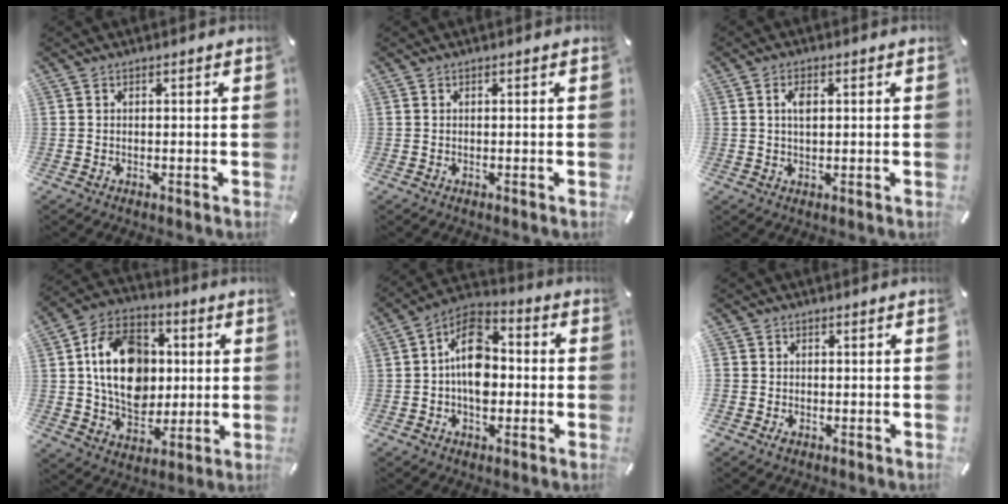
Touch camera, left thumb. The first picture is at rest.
{"total": 0.0}
{"total": 3.2, "force": [0.7, 1.6, 2.6], "torque": [-0.056, 0.001, 0.006]}
{"total": 17.1, "force": [1.3, 13.7, 10.3], "torque": [-0.188, 0.012, 0.028]}
{"total": 12.1, "force": [-1.1, 8.2, 8.8], "torque": [-0.156, 0.015, -0.015]}
{"total": 3.3, "force": [-0.3, 3.3, 0.0], "torque": [0.006, 0.008, -0.006]}